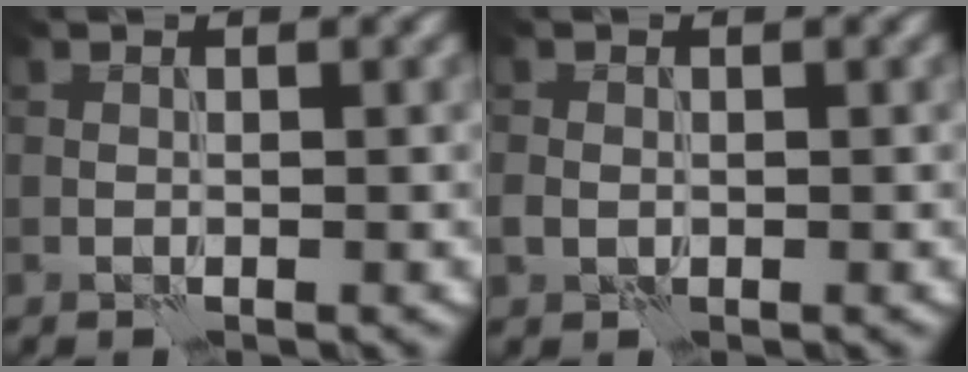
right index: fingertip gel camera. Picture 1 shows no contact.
{"total": 1.0, "force": [-0.1, 0.9, 0.3], "torque": [-0.008, -0.002, -0.006]}